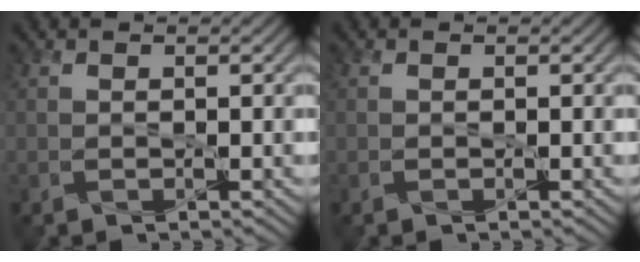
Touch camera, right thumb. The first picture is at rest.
{"total": 0.0}